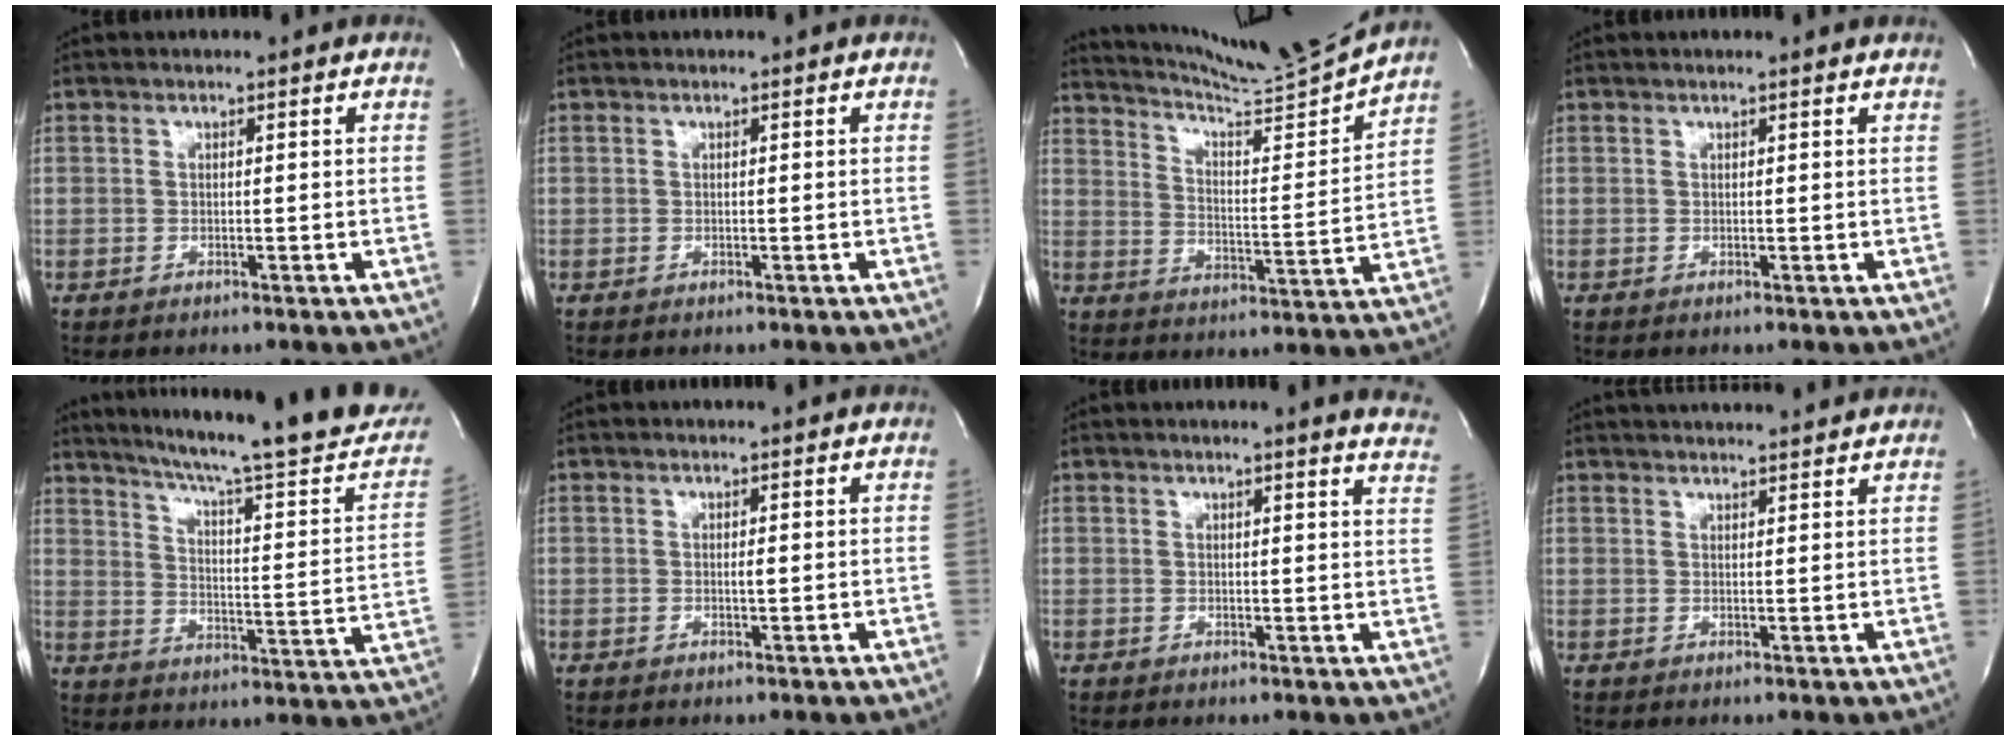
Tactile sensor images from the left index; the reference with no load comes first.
{"total": 0.0}
{"total": 15.6, "force": [14.8, -2.8, 3.7], "torque": [-0.070, -0.055, 0.223]}
{"total": 1.7, "force": [1.6, 0.0, 0.6], "torque": [-0.016, 0.010, 0.016]}
{"total": 25.6, "force": [22.1, 1.5, 12.8], "torque": [-0.193, -0.057, 0.284]}
{"total": 0.6, "force": [0.2, 0.0, 0.6], "torque": [-0.015, -0.001, 0.003]}
{"total": 9.8, "force": [9.0, 0.0, 3.7], "torque": [-0.033, -0.050, 0.073]}
{"total": 10.1, "force": [9.6, 0.8, 3.0], "torque": [-0.046, 0.023, 0.122]}